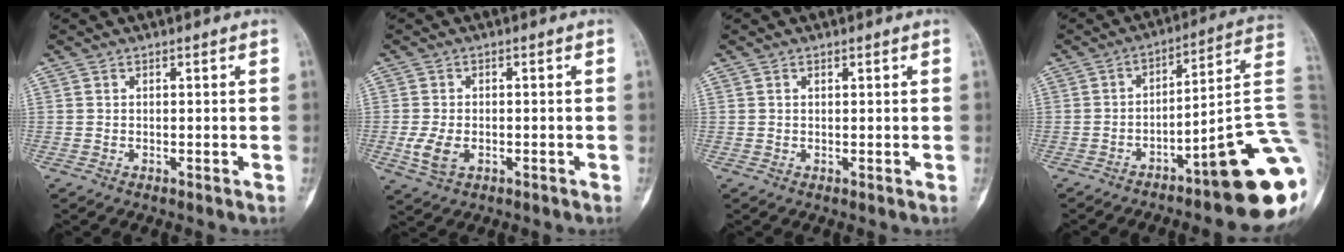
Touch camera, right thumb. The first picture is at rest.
{"total": 4.7, "force": [-1.2, 2.9, 3.5], "torque": [-0.080, -0.002, -0.017]}
{"total": 0.6, "force": [0.3, 0.3, 0.4], "torque": [-0.008, -0.001, 0.006]}
{"total": 19.0, "force": [-7.3, 2.5, 17.3], "torque": [-0.158, 0.067, -0.096]}